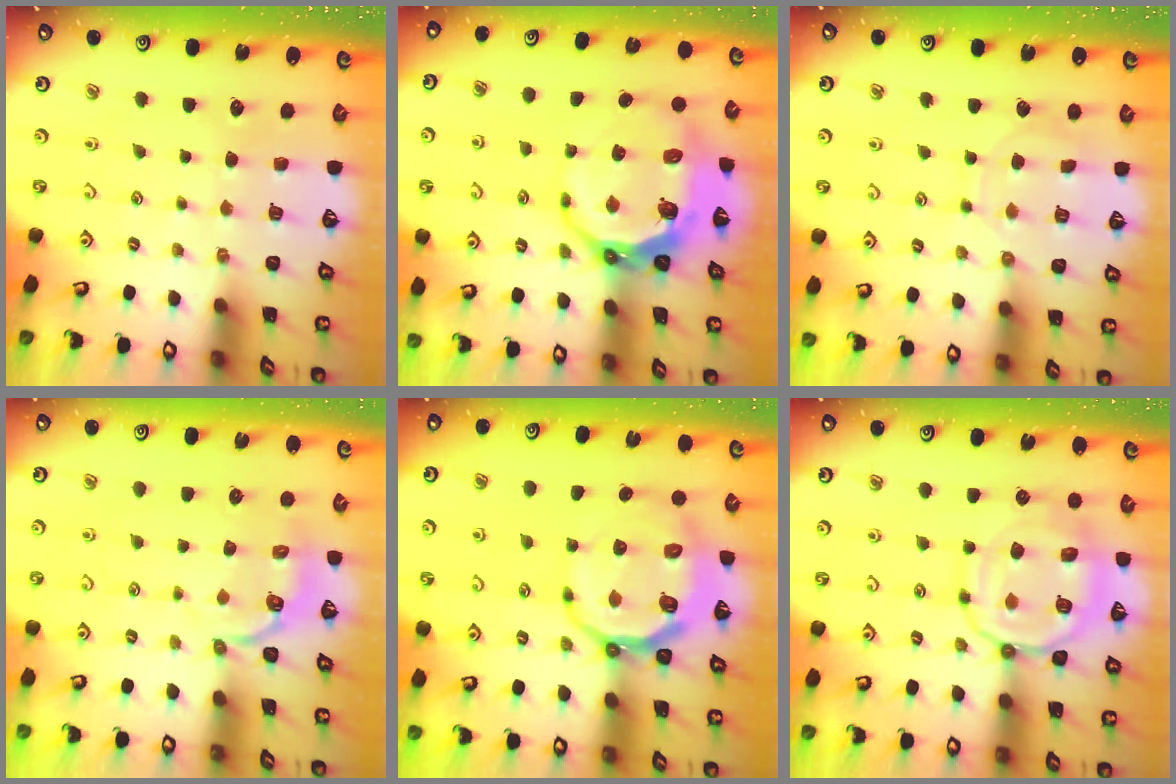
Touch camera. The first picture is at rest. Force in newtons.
{"total": 12.3, "press": 11.6, "slide": 4.2}
{"total": 6.9, "press": 6.8, "slide": 0.8}
{"total": 3.4, "press": 2.6, "slide": 2.2}
{"total": 11.9, "press": 11.4, "slide": 3.3}
{"total": 15.4, "press": 15.3, "slide": 1.5}